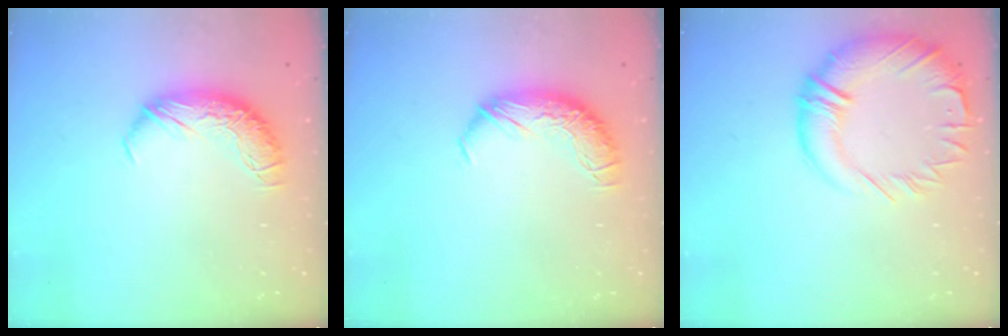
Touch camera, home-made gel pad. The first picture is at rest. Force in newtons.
{"total": 0.0}
{"total": 6.0, "press": 4.8, "slide": 3.6}